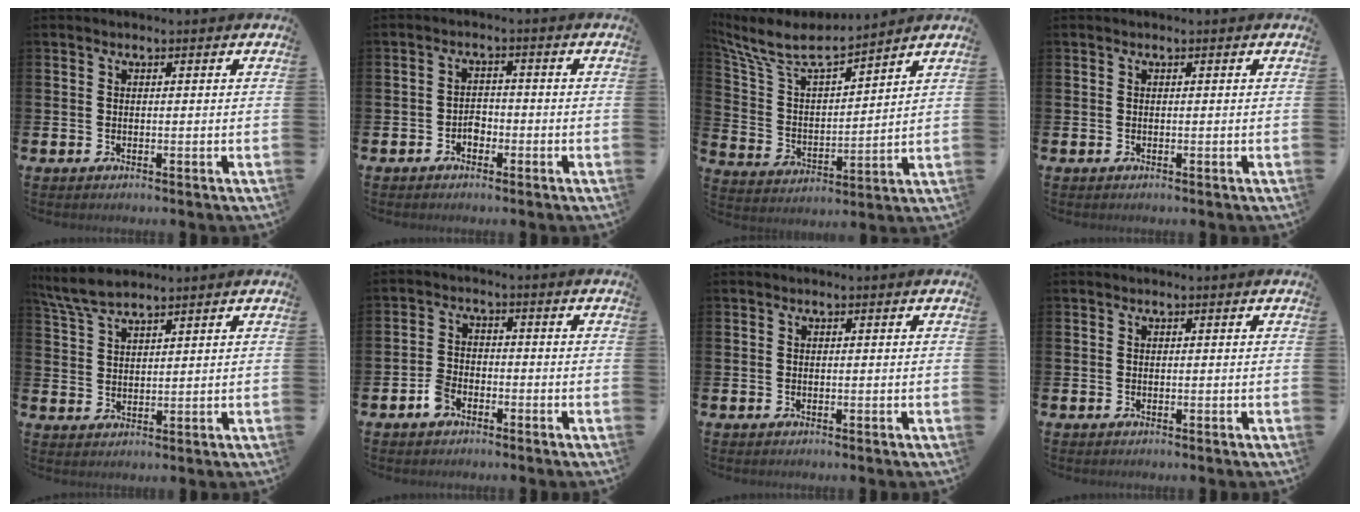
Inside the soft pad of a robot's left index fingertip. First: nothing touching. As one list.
[{"total": 2.0, "force": [-1.3, 1.3, 0.7], "torque": [-0.014, 0.003, -0.029]}, {"total": 7.7, "force": [7.0, 1.8, 2.9], "torque": [-0.095, -0.047, 0.120]}, {"total": 0.0}, {"total": 5.3, "force": [4.9, 0.8, 1.9], "torque": [-0.056, -0.013, 0.091]}, {"total": 3.0, "force": [-2.2, 1.7, 1.2], "torque": [-0.028, 0.010, -0.042]}, {"total": 0.0}, {"total": 0.0}]